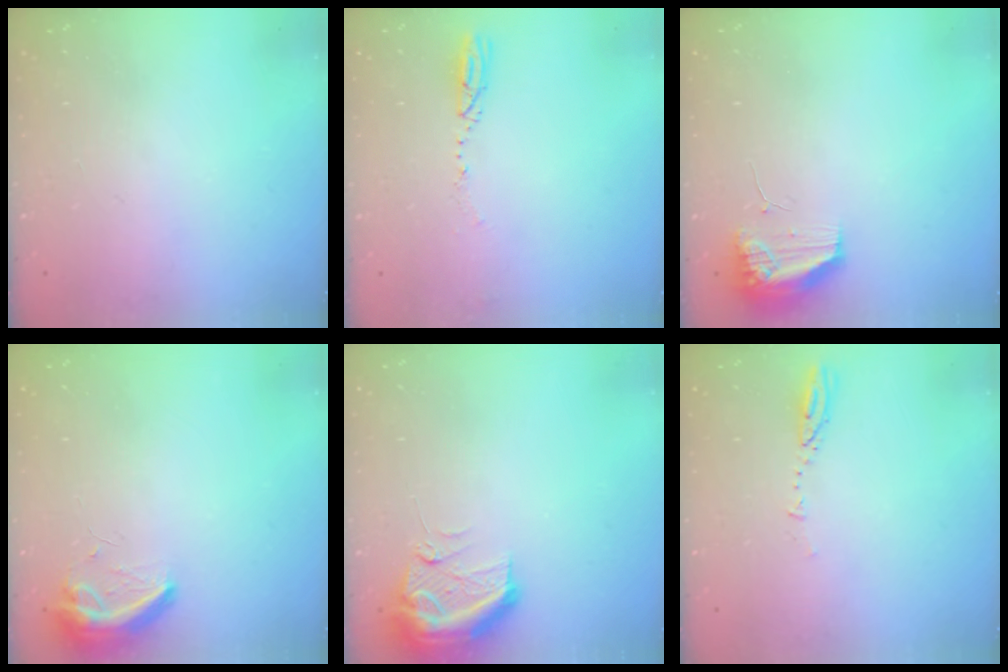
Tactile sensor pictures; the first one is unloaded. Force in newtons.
{"total": 3.1, "press": 3.0, "slide": 0.8}
{"total": 12.0, "press": 10.5, "slide": 5.8}
{"total": 8.4, "press": 8.3, "slide": 0.7}
{"total": 14.3, "press": 12.3, "slide": 7.3}
{"total": 2.9, "press": 2.9, "slide": 0.3}